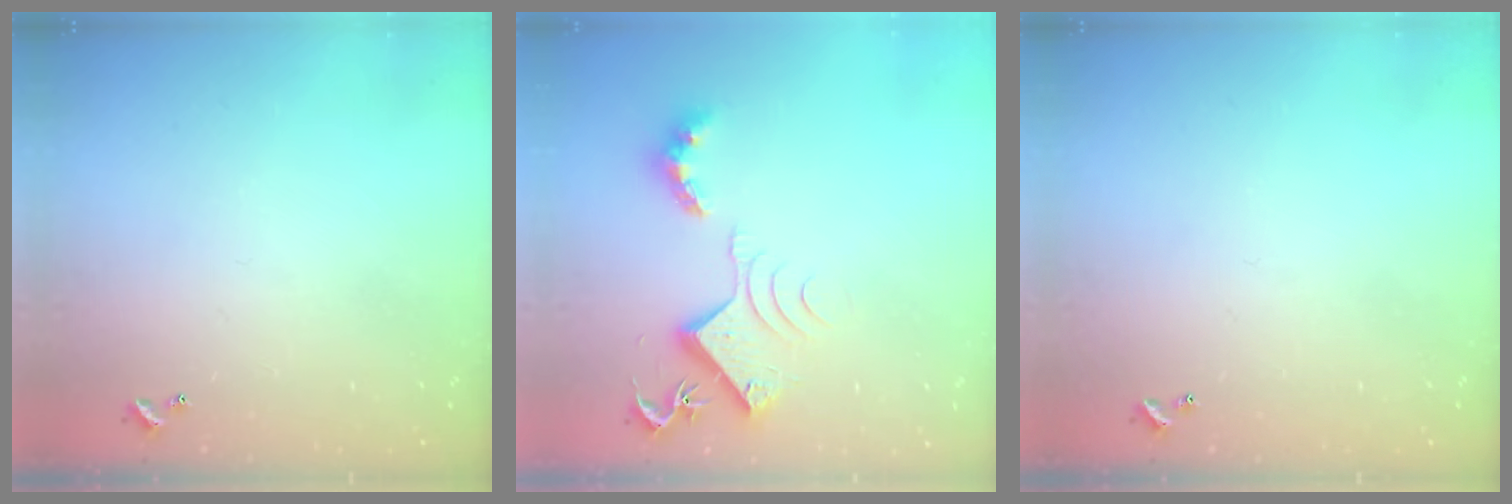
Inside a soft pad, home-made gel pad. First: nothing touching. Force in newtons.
{"total": 10.4, "press": 10.3, "slide": 0.5}
{"total": 0.0}